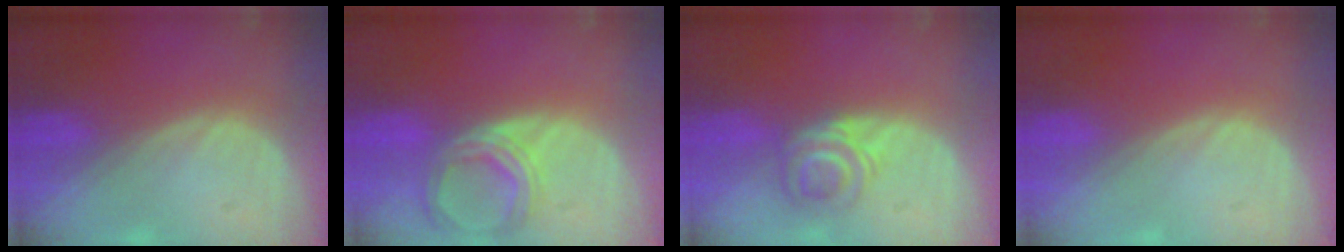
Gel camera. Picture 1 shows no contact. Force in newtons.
{"total": 6.9, "press": 6.3, "slide": 2.8}
{"total": 5.9, "press": 4.9, "slide": 3.2}
{"total": 0.0}